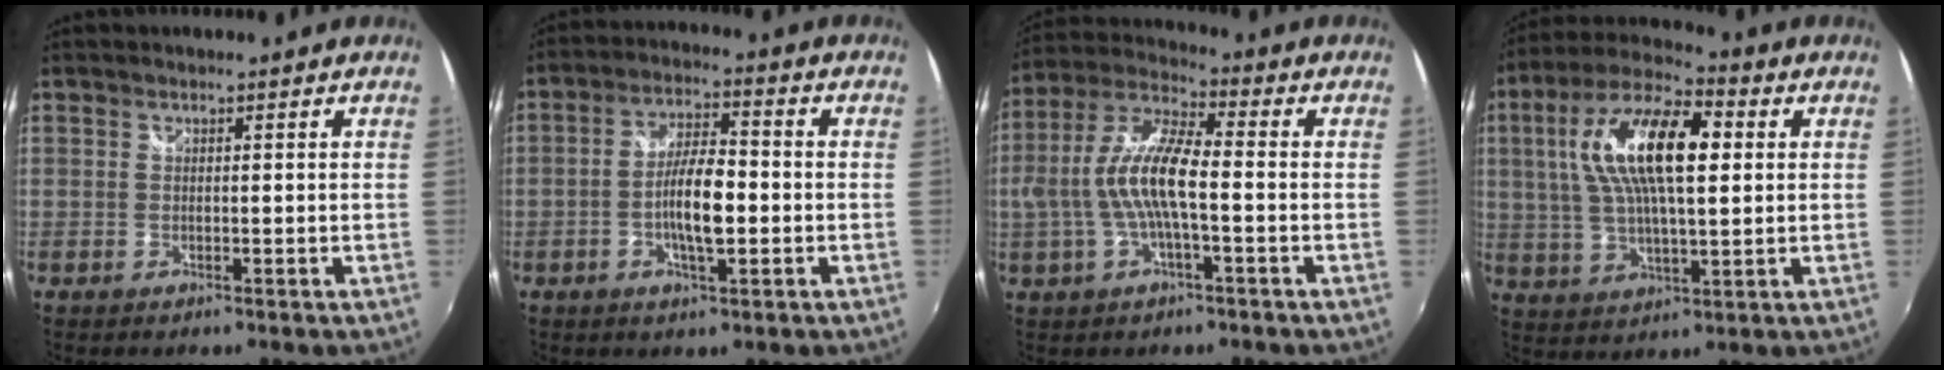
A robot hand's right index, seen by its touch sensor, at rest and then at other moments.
{"total": 8.2, "force": [-1.9, 2.3, 7.6], "torque": [-0.144, 0.005, -0.034]}
{"total": 11.9, "force": [-1.5, 2.9, 11.5], "torque": [-0.226, 0.007, -0.026]}
{"total": 17.3, "force": [3.8, 6.5, 15.6], "torque": [-0.295, 0.023, 0.061]}